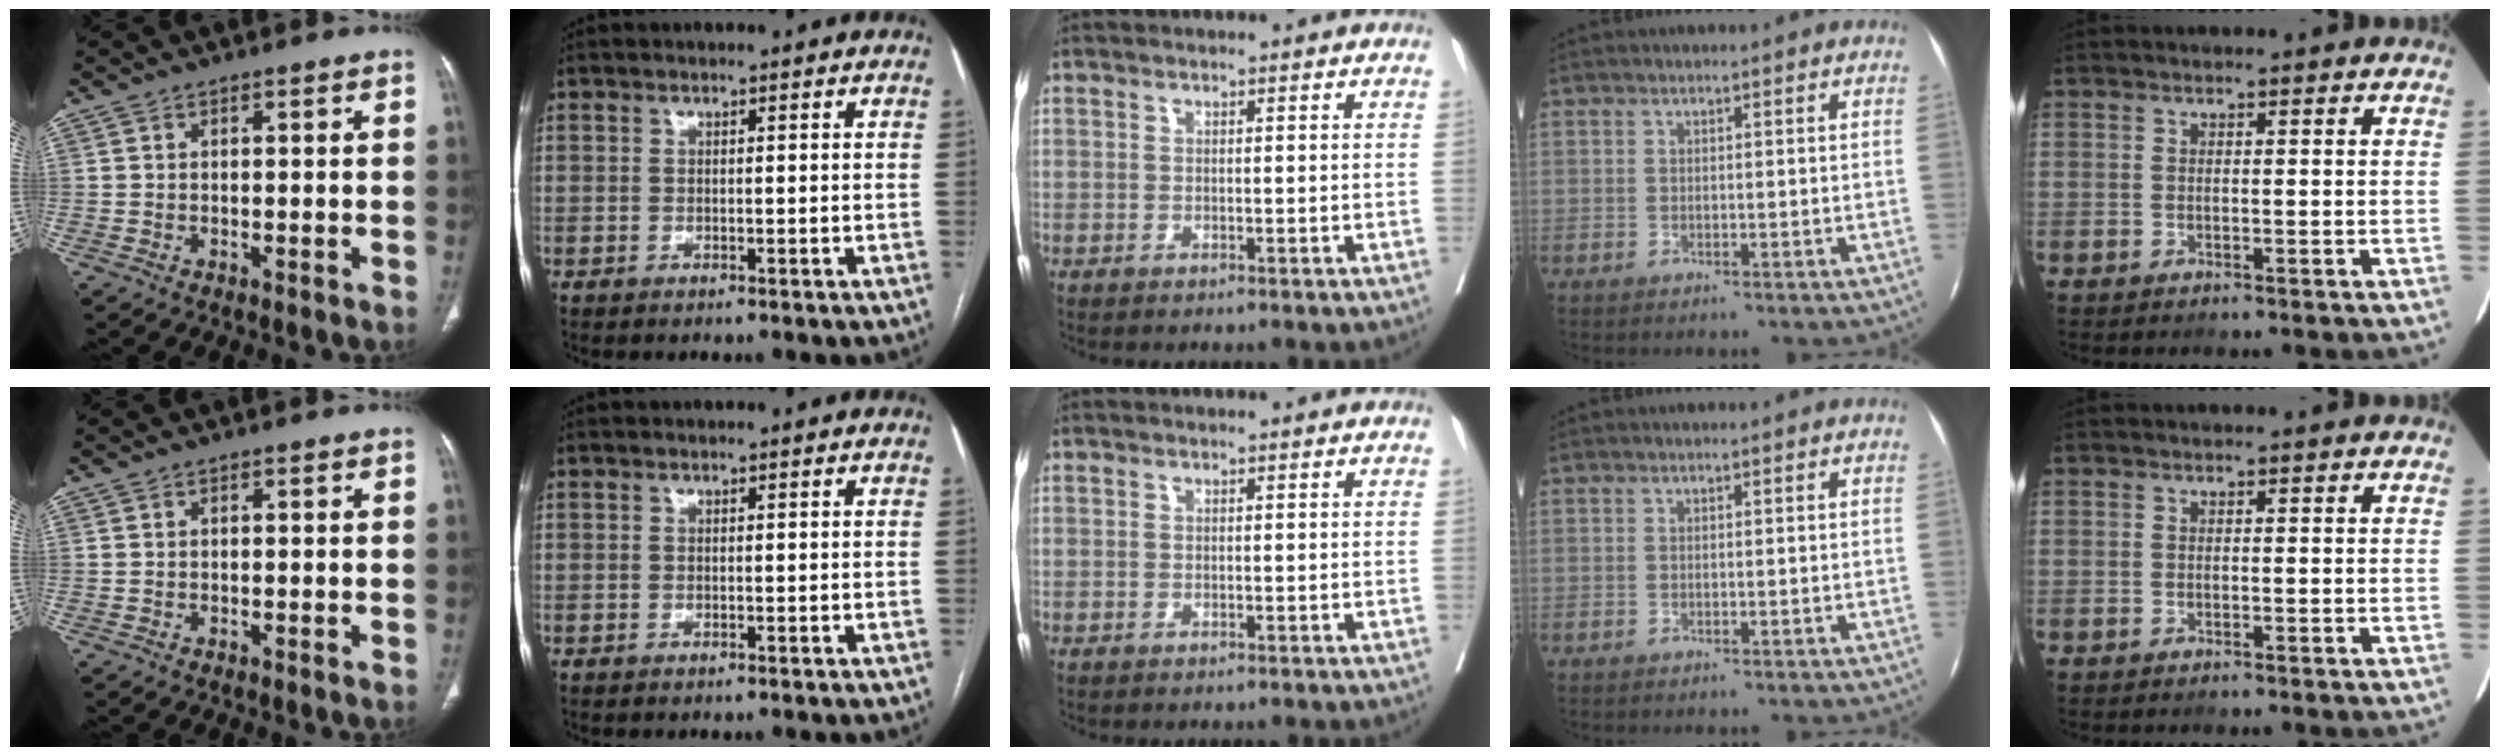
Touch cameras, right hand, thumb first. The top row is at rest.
{}